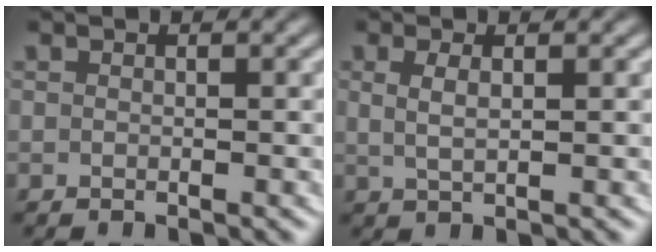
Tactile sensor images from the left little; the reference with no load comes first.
{"total": 2.0, "force": [0.7, 0.8, 1.7], "torque": [-0.030, -0.001, 0.019]}